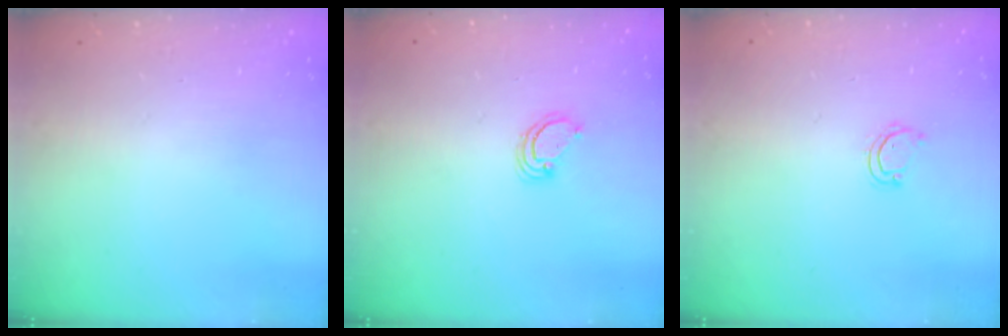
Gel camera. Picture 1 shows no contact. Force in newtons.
{"total": 3.8, "press": 3.8, "slide": 0.3}
{"total": 3.3, "press": 3.3, "slide": 0.2}